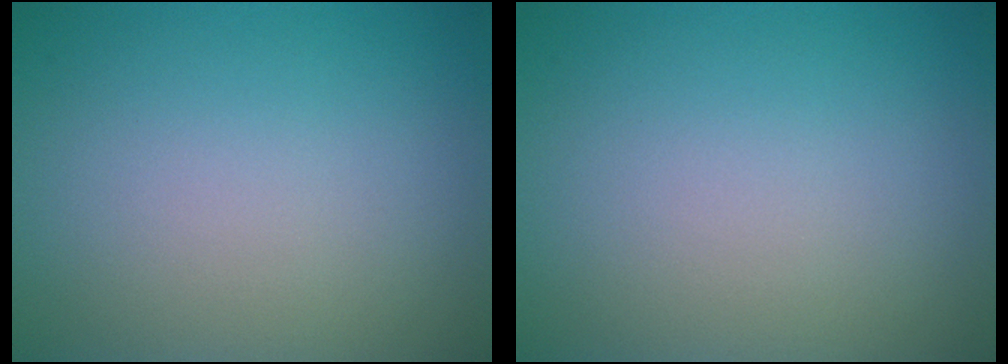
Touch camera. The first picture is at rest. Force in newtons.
{"total": 0.0}